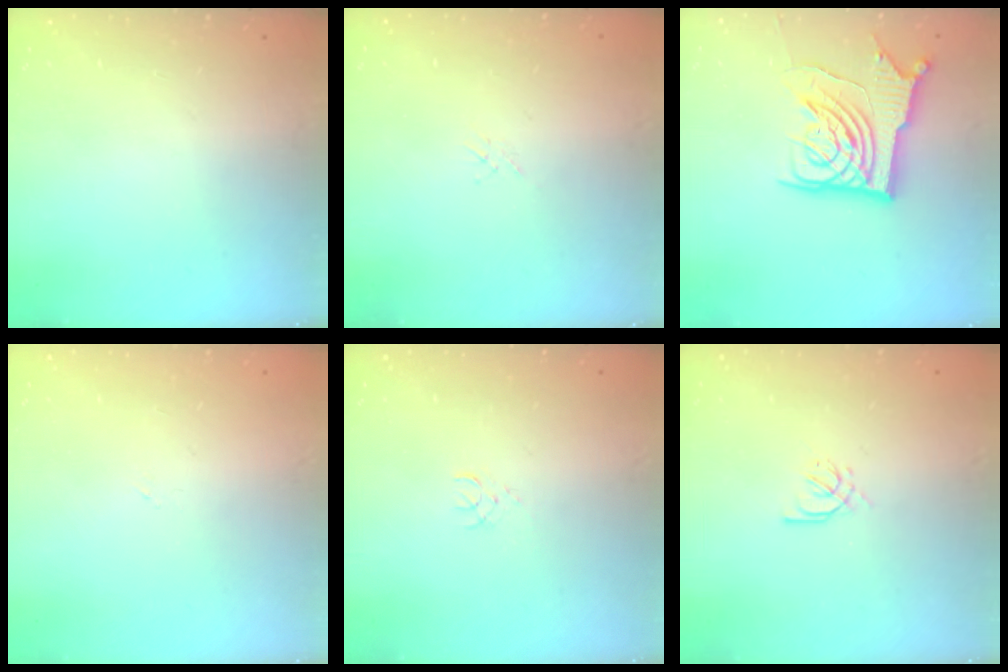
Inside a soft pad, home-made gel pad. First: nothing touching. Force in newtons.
{"total": 1.3, "press": 1.2, "slide": 0.3}
{"total": 13.3, "press": 13.1, "slide": 1.9}
{"total": 0.0}
{"total": 1.5, "press": 1.5, "slide": 0.2}
{"total": 2.4, "press": 2.4, "slide": 0.5}